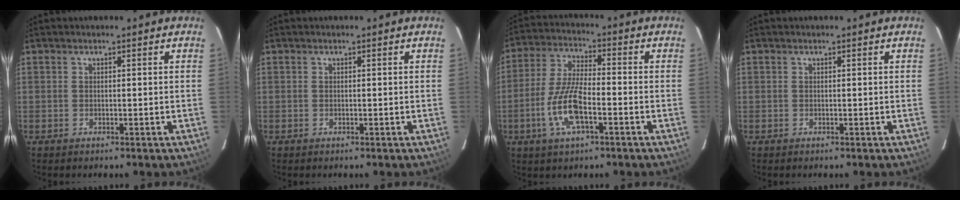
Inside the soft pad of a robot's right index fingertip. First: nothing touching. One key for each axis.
{"total": 0.0}
{"total": 10.6, "fx": -3.9, "fy": 3.3, "fz": 9.3, "tx": -0.197, "ty": -0.002, "tz": -0.076}
{"total": 0.0}